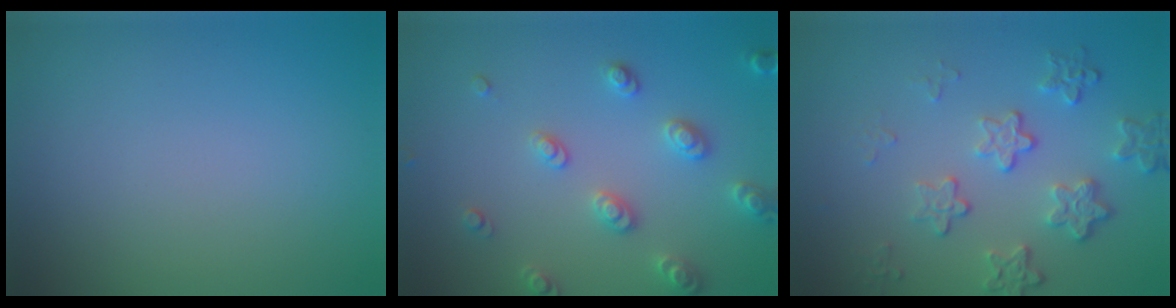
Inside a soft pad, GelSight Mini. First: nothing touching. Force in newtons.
{"total": 2.9, "press": 2.9, "slide": 0.5}
{"total": 4.0, "press": 3.1, "slide": 2.6}